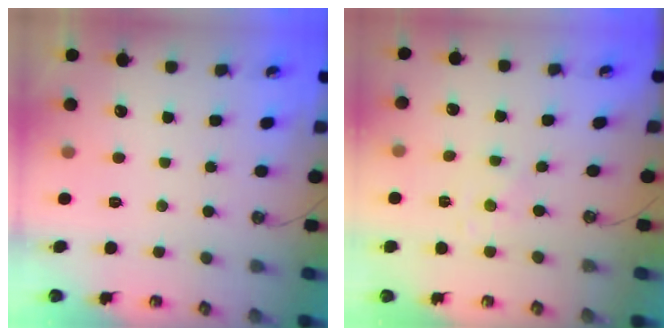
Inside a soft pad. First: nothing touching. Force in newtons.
{"total": 0.0}